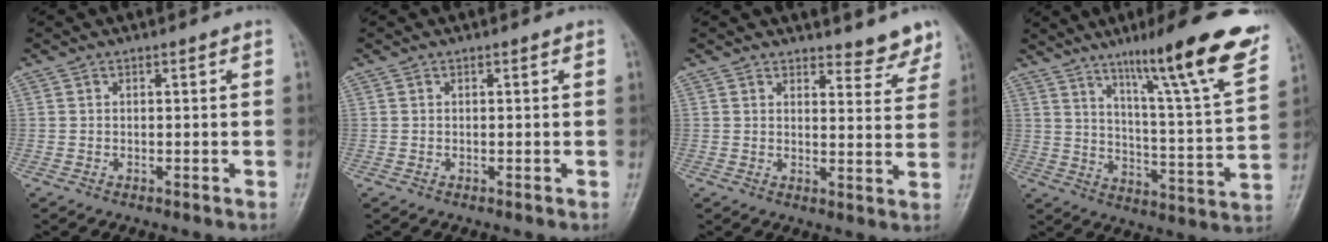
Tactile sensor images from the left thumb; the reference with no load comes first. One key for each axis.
{"total": 0.0}
{"total": 6.0, "fx": 5.5, "fy": 2.1, "fz": 1.2, "tx": 0.014, "ty": -0.043, "tz": 0.060}
{"total": 21.6, "fx": 13.6, "fy": 2.4, "fz": 16.6, "tx": -0.218, "ty": -0.056, "tz": 0.204}